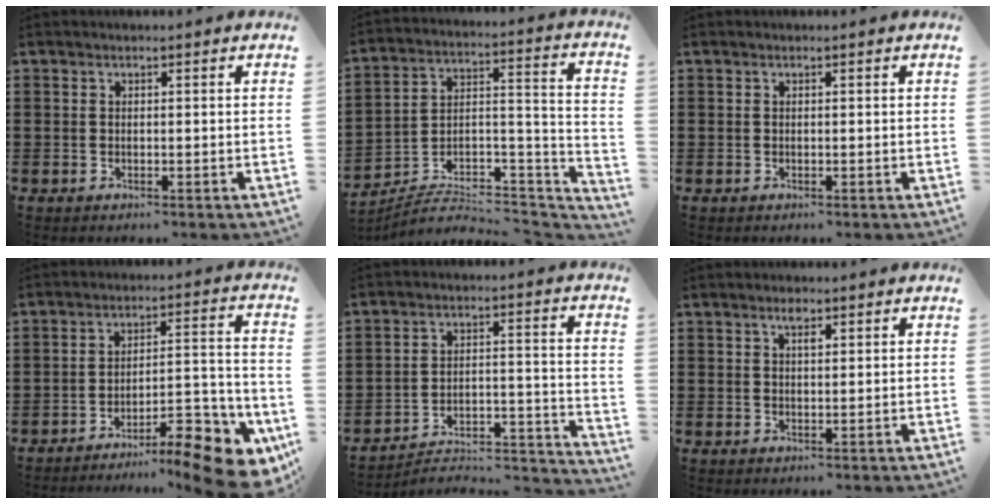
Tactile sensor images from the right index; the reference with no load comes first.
{"total": 4.9, "force": [-4.4, 1.4, 1.5], "torque": [-0.022, -0.008, -0.089]}
{"total": 0.0}
{"total": 10.5, "force": [-8.3, 2.0, 6.2], "torque": [-0.068, 0.020, -0.156]}
{"total": 3.5, "force": [-3.2, 1.1, 1.0], "torque": [-0.026, -0.007, -0.073]}
{"total": 1.9, "force": [1.2, 0.5, 1.5], "torque": [-0.032, 0.003, 0.019]}